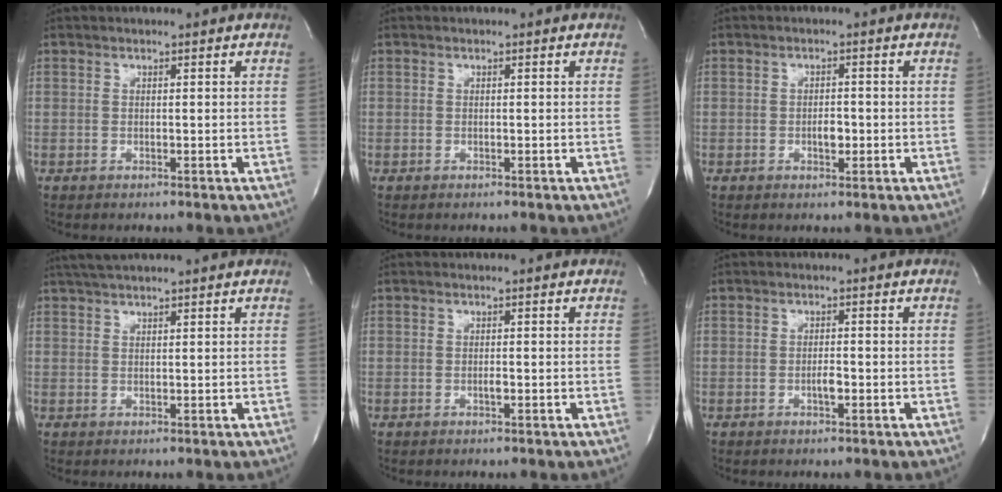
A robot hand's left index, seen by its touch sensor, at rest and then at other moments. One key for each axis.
{"total": 0.0}
{"total": 2.0, "fx": -0.5, "fy": 1.0, "fz": 1.7, "tx": -0.028, "ty": 0.001, "tz": -0.006}
{"total": 5.6, "fx": 4.9, "fy": -0.1, "fz": 2.7, "tx": -0.046, "ty": 0.032, "tz": 0.084}
{"total": 0.5, "fx": -0.1, "fy": 0.1, "fz": 0.5, "tx": -0.011, "ty": 0.001, "tz": -0.003}
{"total": 1.5, "fx": -0.5, "fy": 0.3, "fz": 1.3, "tx": -0.026, "ty": 0.000, "tz": -0.010}